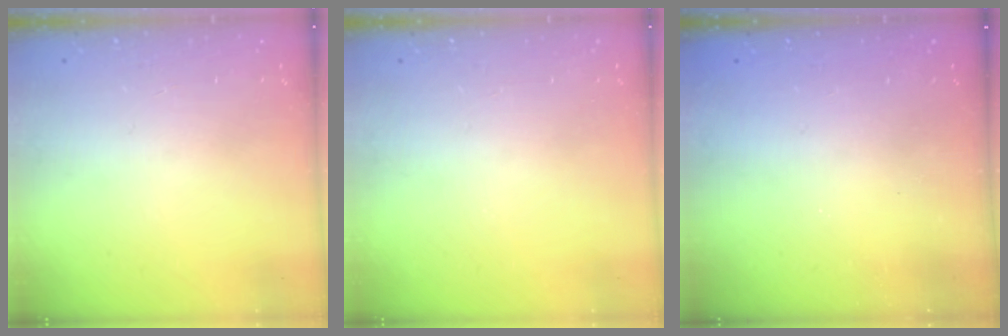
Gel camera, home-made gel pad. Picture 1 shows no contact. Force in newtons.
{"total": 0.0}
{"total": 1.8, "press": 1.6, "slide": 0.7}